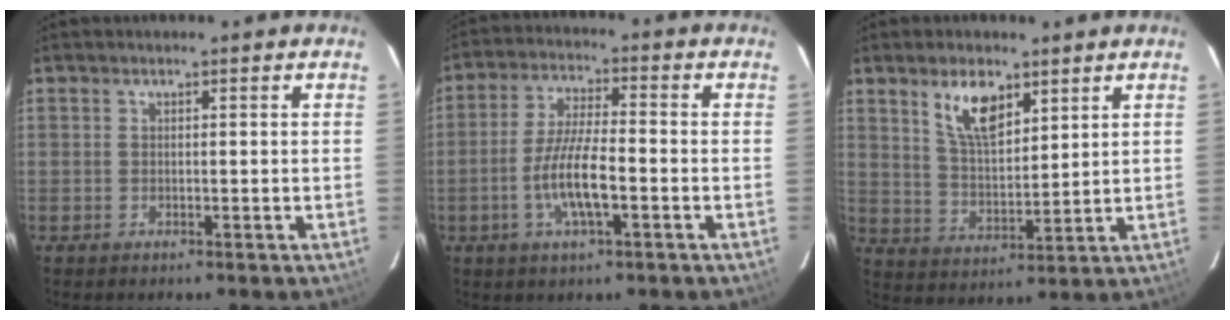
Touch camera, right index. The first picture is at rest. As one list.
[{"total": 9.0, "force": [-3.0, 2.1, 8.2], "torque": [-0.166, -0.003, -0.059]}, {"total": 8.7, "force": [5.2, 3.7, 5.9], "torque": [-0.107, 0.006, 0.105]}]